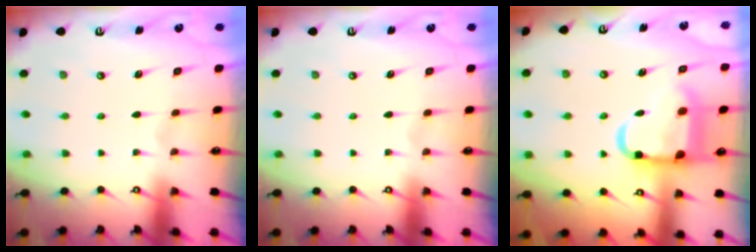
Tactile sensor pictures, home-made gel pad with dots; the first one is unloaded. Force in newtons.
{"total": 0.0}
{"total": 13.4, "press": 13.3, "slide": 1.7}